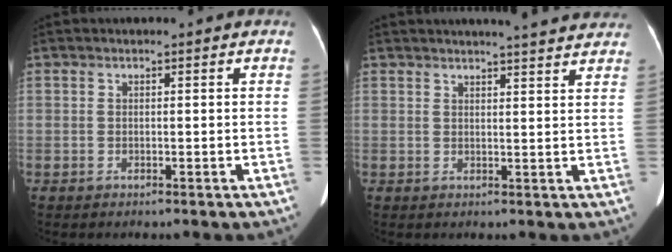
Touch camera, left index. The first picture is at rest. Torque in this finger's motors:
{"motor_torque": [0.22, -0.47, 0.03, 0.04]}